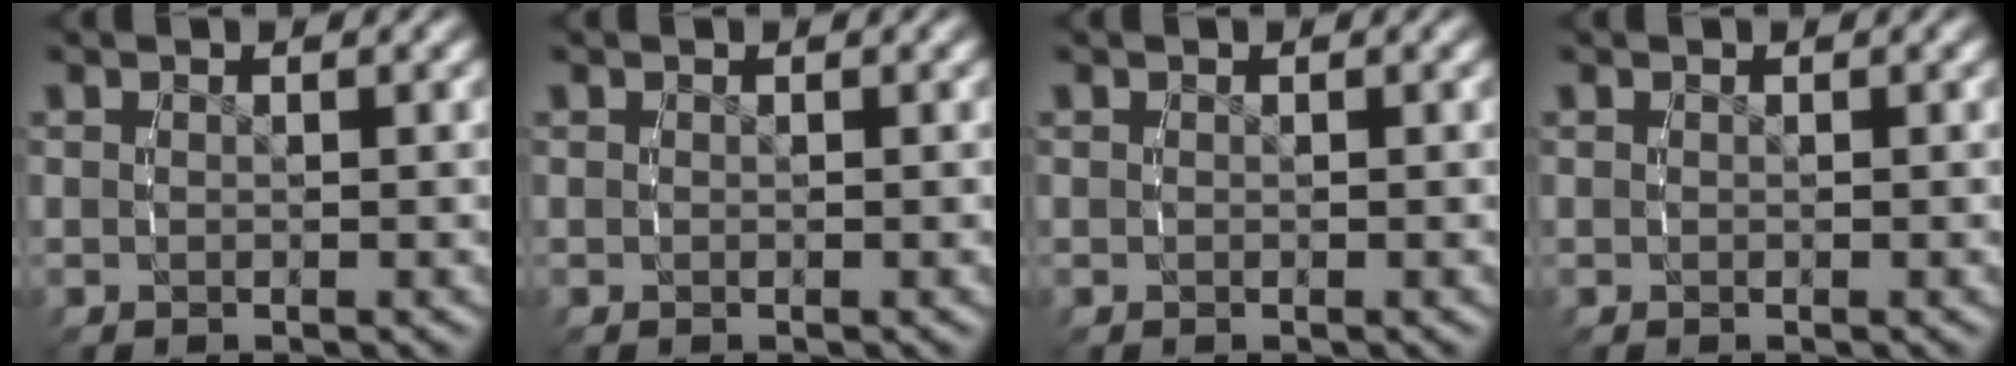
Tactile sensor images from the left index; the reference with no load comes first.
{"total": 0.0}
{"total": 0.0}
{"total": 0.0}